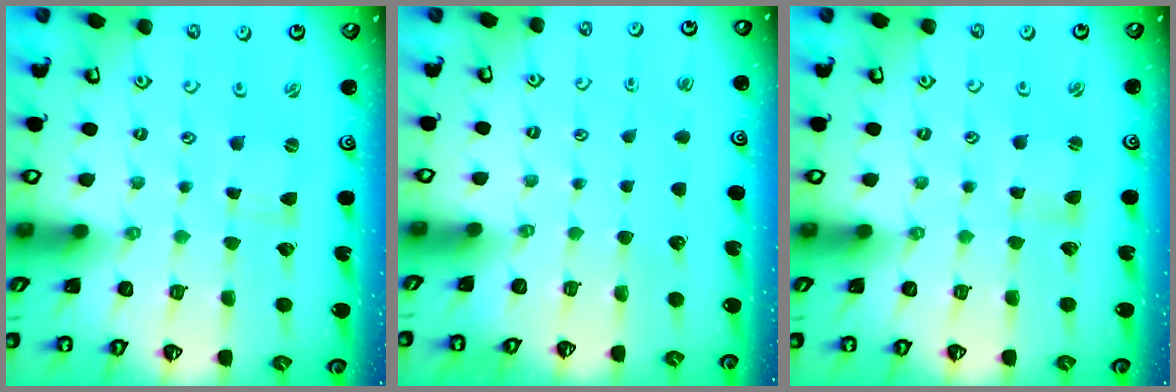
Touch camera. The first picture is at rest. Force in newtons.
{"total": 0.0}
{"total": 1.4, "press": 1.4, "slide": 0.3}